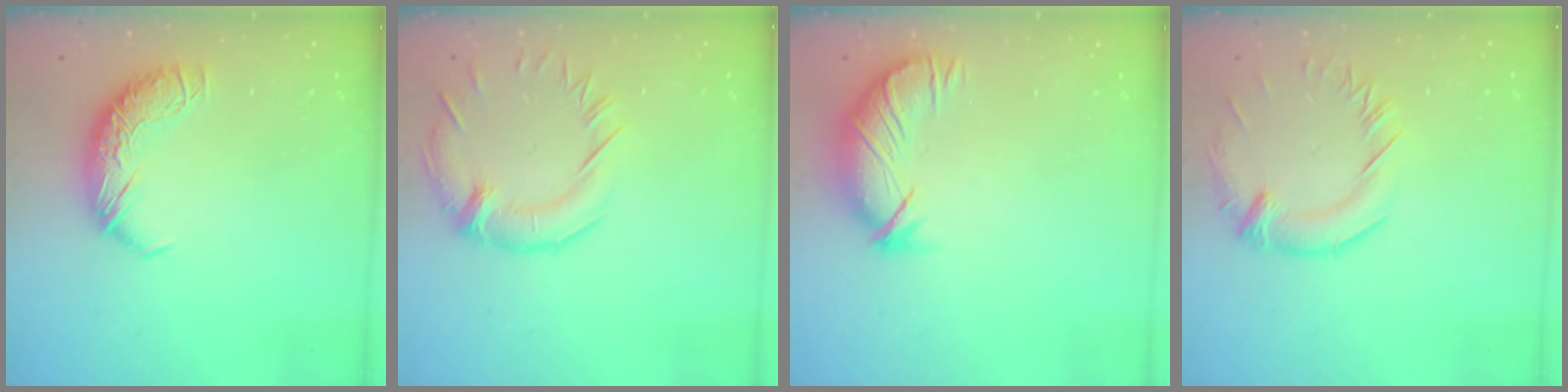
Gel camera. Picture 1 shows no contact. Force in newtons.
{"total": 1.3, "press": 0.7, "slide": 1.1}
{"total": 3.9, "press": 3.3, "slide": 2.0}
{"total": 1.2, "press": 0.6, "slide": 1.1}